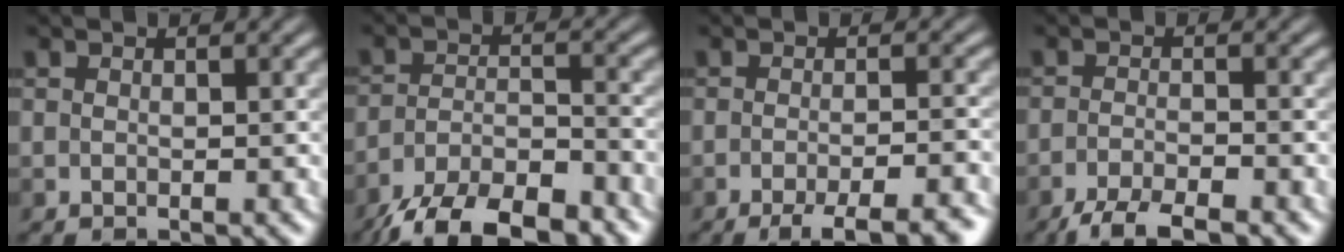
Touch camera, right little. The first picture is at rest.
{"total": 7.3, "force": [-6.5, 1.4, 3.1], "torque": [-0.058, -0.002, -0.122]}
{"total": 4.8, "force": [-3.2, 0.7, 3.5], "torque": [-0.044, -0.001, -0.051]}
{"total": 4.4, "force": [-3.7, 0.5, 2.4], "torque": [-0.054, -0.001, -0.074]}